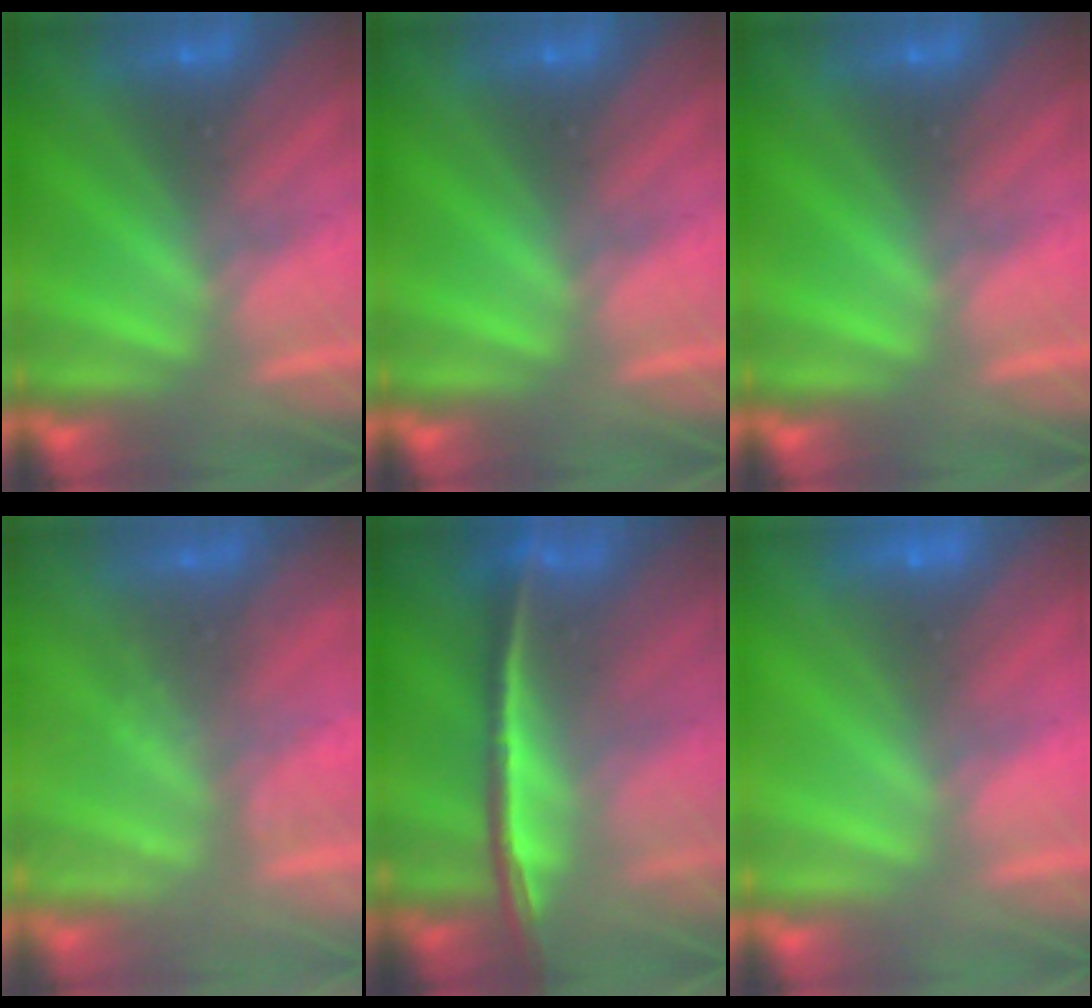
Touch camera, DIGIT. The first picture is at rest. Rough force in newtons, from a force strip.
{"total": 0.0}
{"total": 0.0}
{"total": 2.3}
{"total": 1.4}
{"total": 1.8}